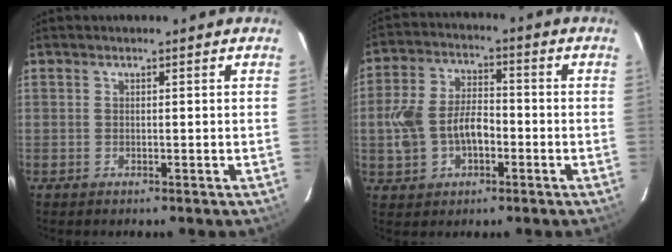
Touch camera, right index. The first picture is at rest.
{"total": 10.9, "force": [-2.4, 7.0, 8.0], "torque": [-0.172, 0.016, -0.036]}